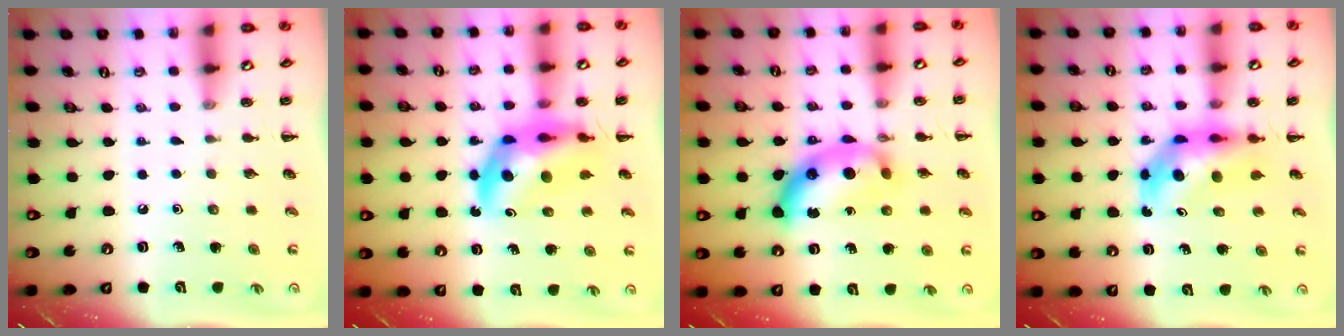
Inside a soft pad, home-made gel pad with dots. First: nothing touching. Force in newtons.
{"total": 13.4, "press": 12.9, "slide": 3.7}
{"total": 14.1, "press": 14.1, "slide": 0.3}
{"total": 6.5, "press": 6.2, "slide": 1.9}